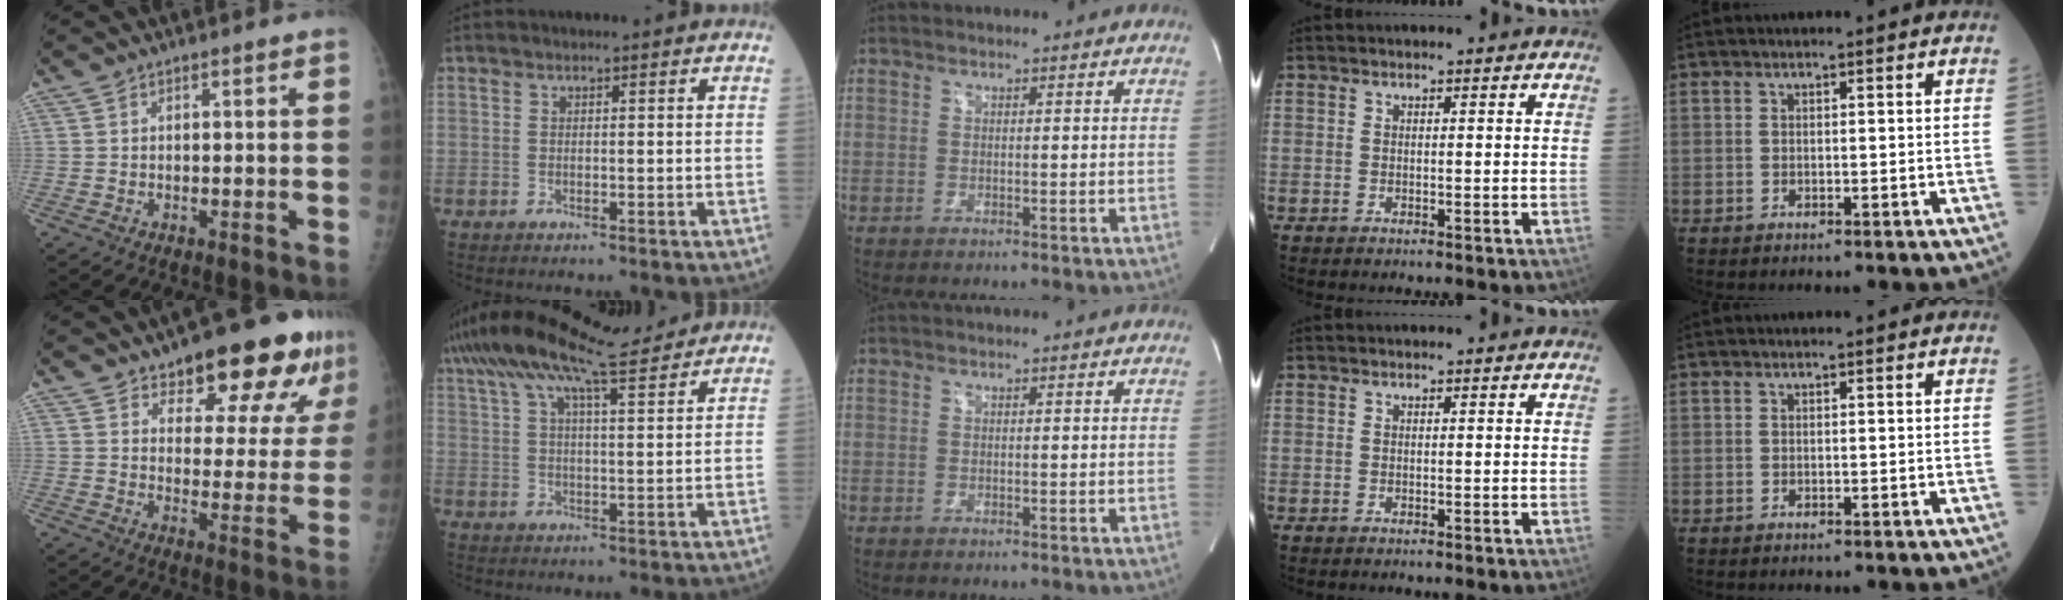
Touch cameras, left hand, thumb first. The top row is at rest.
{"thumb": {"total": 17.2, "force": [12.1, 6.5, 10.4], "torque": [-0.098, -0.059, 0.161]}, "index": {"total": 15.5, "force": [13.0, 1.6, 8.4], "torque": [-0.170, 0.039, 0.208]}}